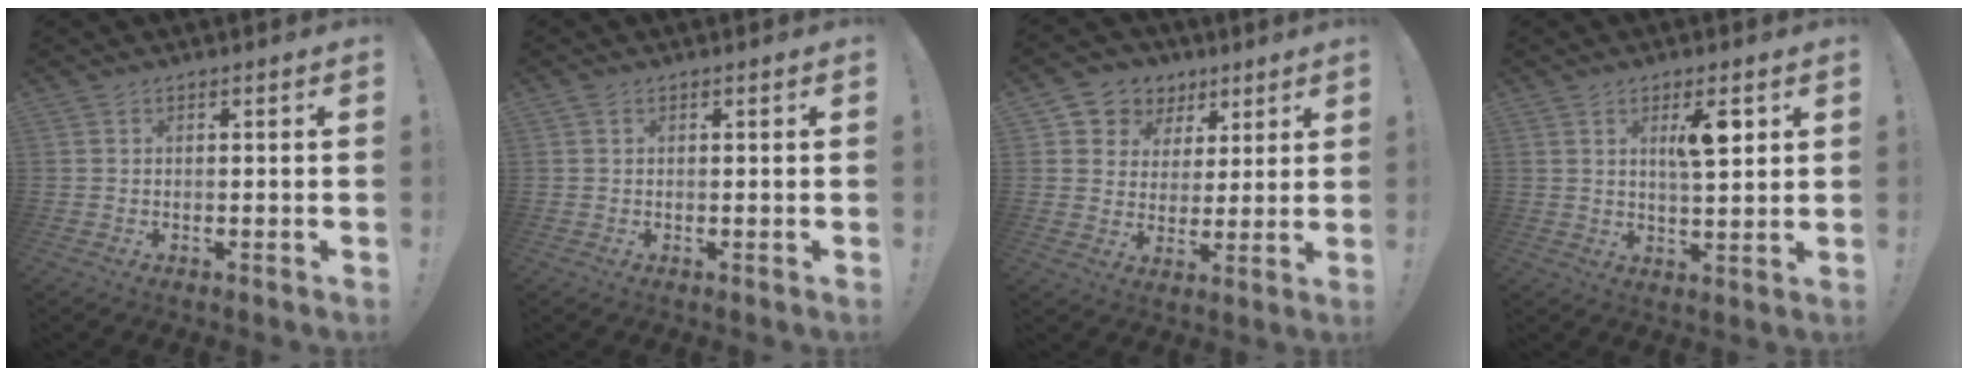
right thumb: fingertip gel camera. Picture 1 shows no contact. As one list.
[{"total": 0.6, "force": [0.3, 0.5, 0.2], "torque": [-0.002, 0.000, 0.005]}, {"total": 7.8, "force": [3.1, 7.0, 1.4], "torque": [-0.023, -0.020, 0.066]}, {"total": 7.8, "force": [3.1, 2.0, 6.9], "torque": [-0.093, -0.018, 0.041]}]